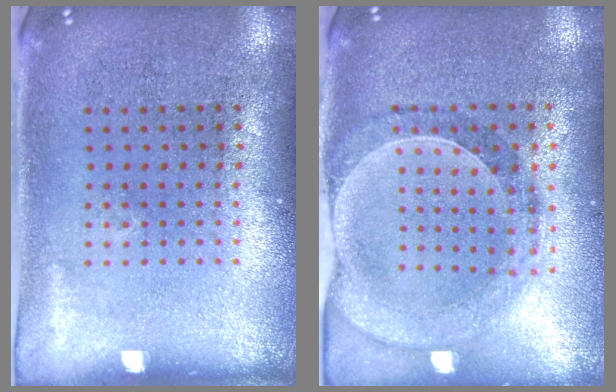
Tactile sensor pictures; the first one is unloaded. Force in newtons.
{"total": 0.6, "press": 0.6, "slide": 0.2}